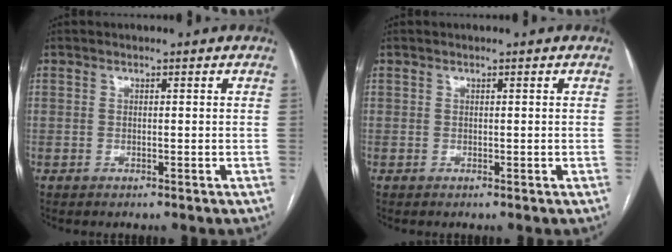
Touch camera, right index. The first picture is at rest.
{"total": 0.0}